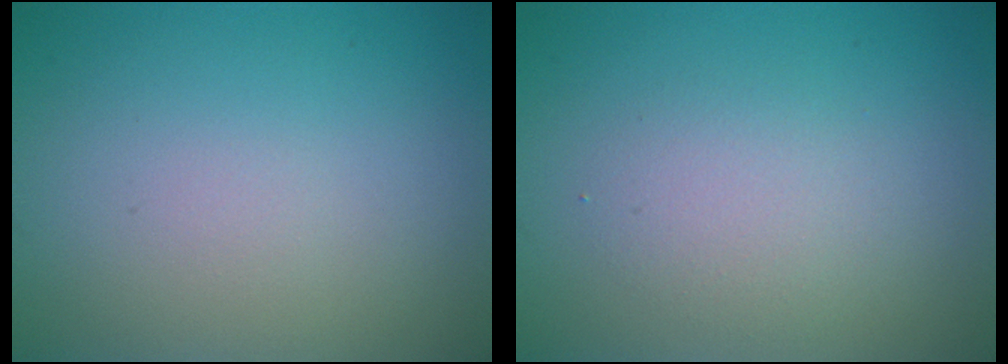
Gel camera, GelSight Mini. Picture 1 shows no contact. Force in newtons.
{"total": 2.2, "press": 2.2, "slide": 0.2}